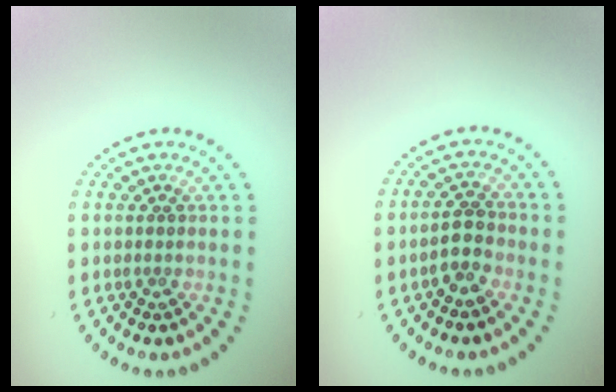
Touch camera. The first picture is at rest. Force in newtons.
{"total": 2.4, "press": 2.2, "slide": 0.8}